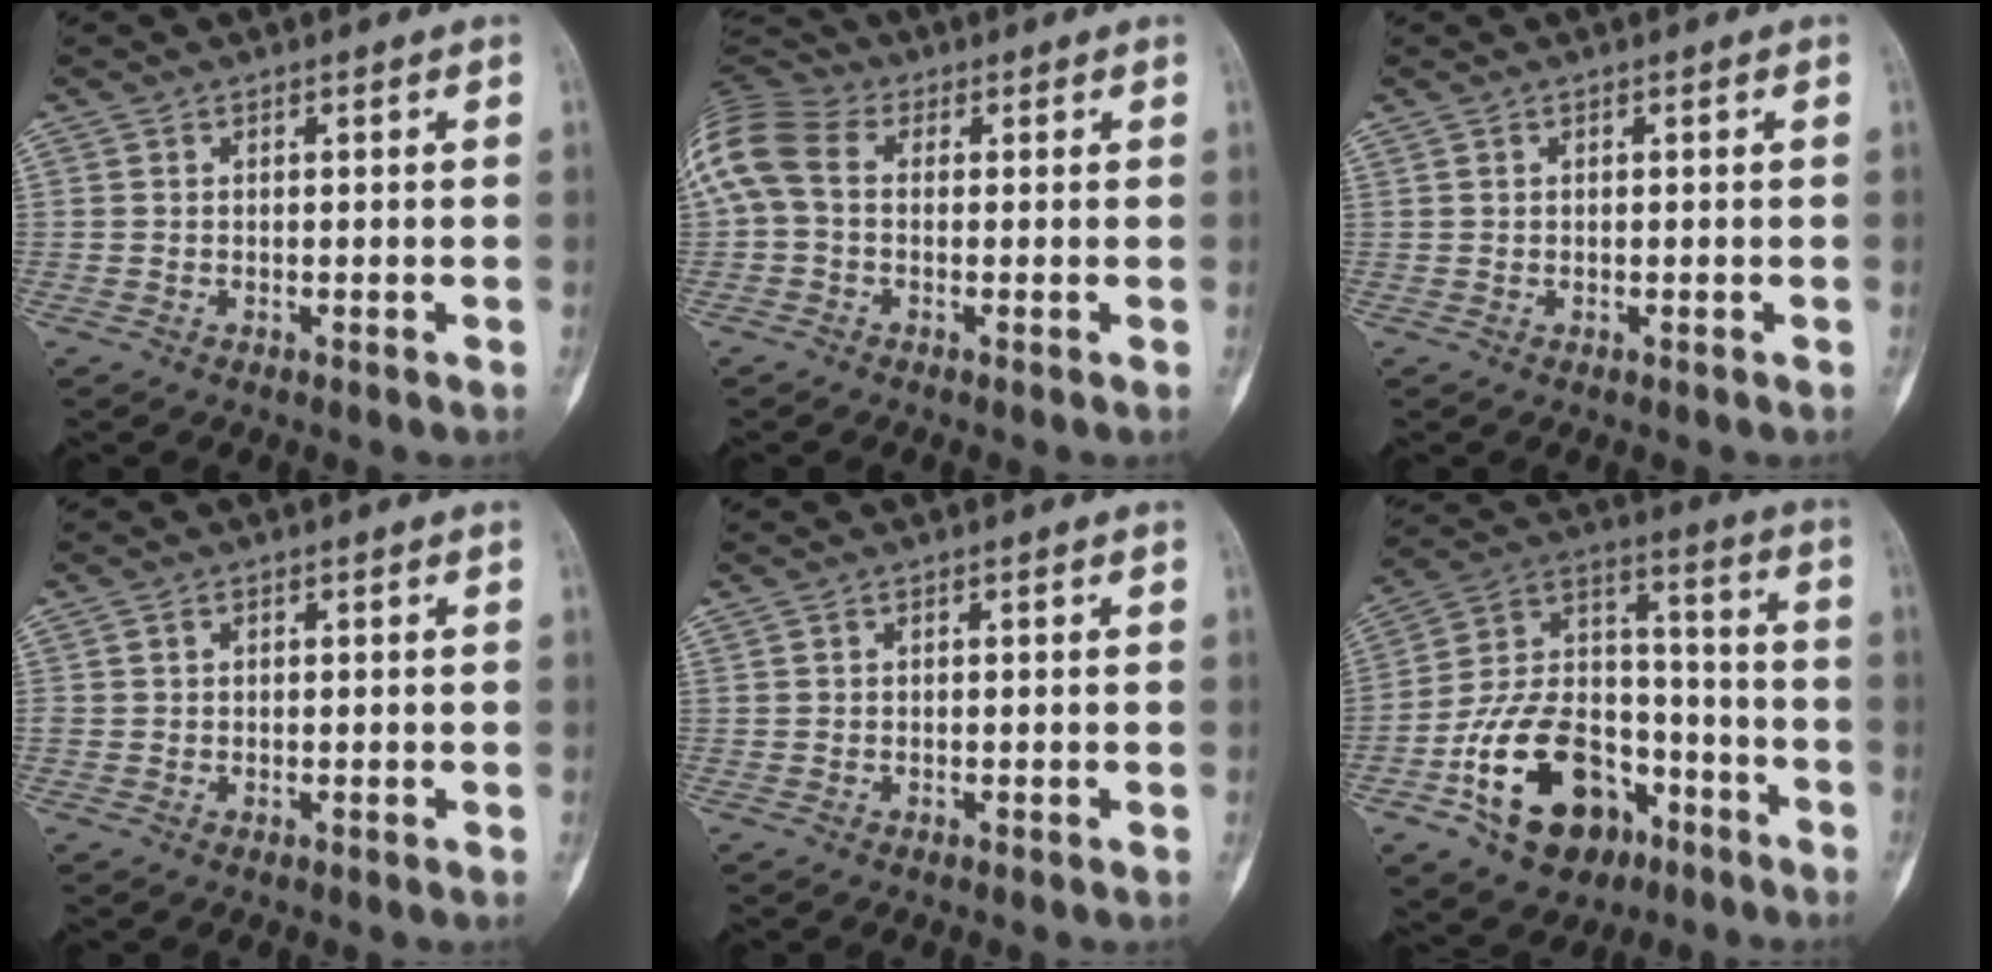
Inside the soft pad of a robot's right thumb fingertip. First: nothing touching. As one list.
[{"total": 12.4, "force": [1.3, 8.5, 8.9], "torque": [-0.210, 0.030, 0.011]}, {"total": 0.0}, {"total": 0.7, "force": [0.3, 0.6, 0.3], "torque": [-0.003, 0.001, 0.006]}, {"total": 0.0}, {"total": 21.2, "force": [-10.2, 13.5, 12.7], "torque": [-0.194, 0.085, -0.170]}]